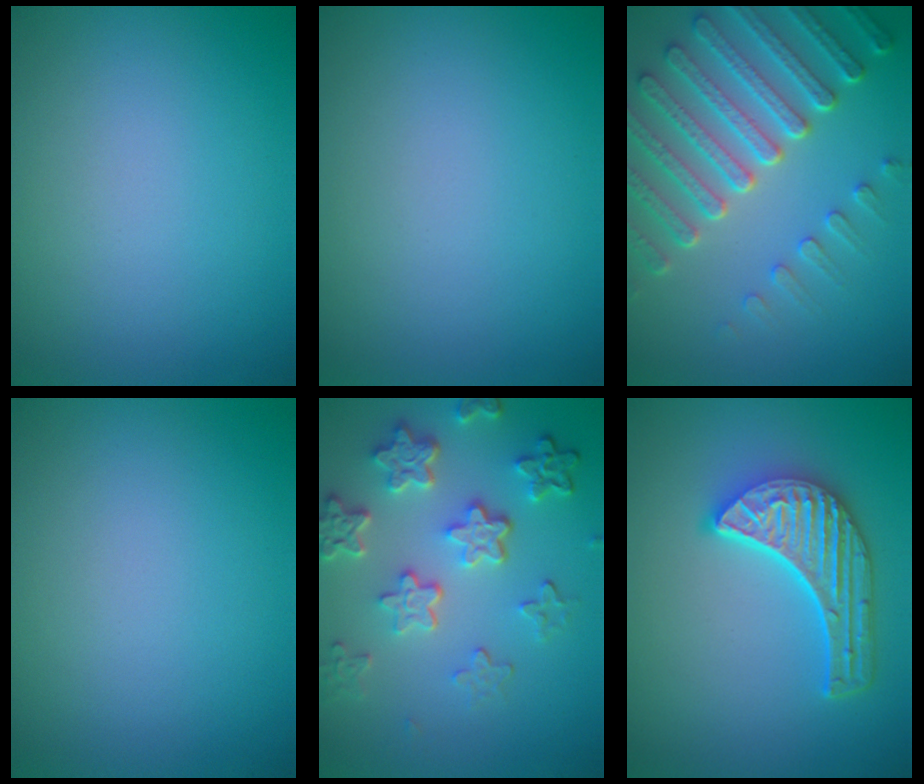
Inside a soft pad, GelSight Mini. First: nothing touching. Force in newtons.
{"total": 0.0}
{"total": 7.3, "press": 5.5, "slide": 4.8}
{"total": 0.0}
{"total": 5.8, "press": 4.3, "slide": 3.8}
{"total": 5.7, "press": 4.3, "slide": 3.7}